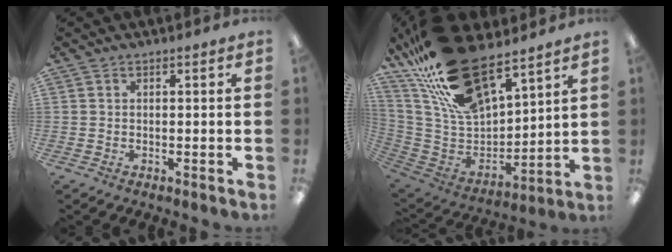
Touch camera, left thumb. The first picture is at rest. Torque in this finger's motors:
{"motor_torque": [0.89, 0.78, 1.36, -1.41, 0.74]}